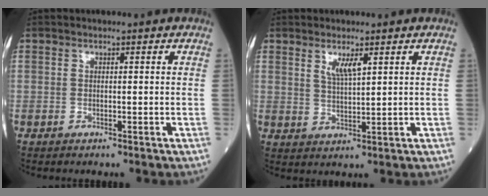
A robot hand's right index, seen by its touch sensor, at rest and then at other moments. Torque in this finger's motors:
{"motor_torque": [0.09, 0.10, 0.05, 0.05]}